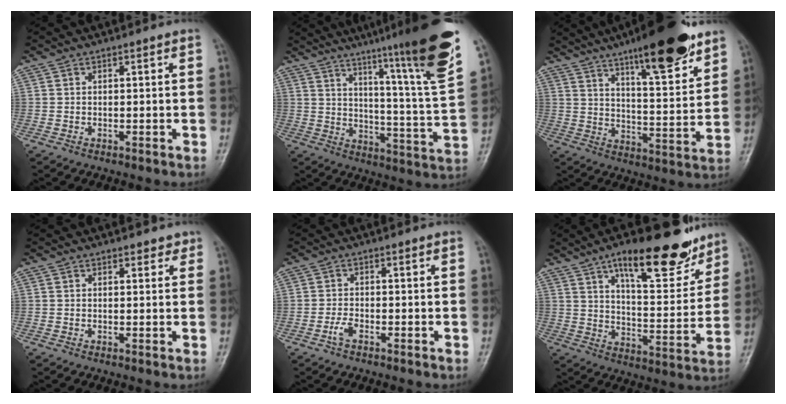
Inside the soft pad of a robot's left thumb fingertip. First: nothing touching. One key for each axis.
{"total": 24.3, "fx": 16.7, "fy": 0.9, "fz": 17.6, "tx": -0.234, "ty": -0.097, "tz": 0.236}
{"total": 18.6, "fx": 12.5, "fy": 4.3, "fz": 13.1, "tx": -0.165, "ty": -0.067, "tz": 0.194}
{"total": 1.7, "fx": 1.3, "fy": 1.0, "fz": 0.4, "tx": 0.010, "ty": -0.006, "tz": 0.011}
{"total": 2.0, "fx": -1.2, "fy": 0.8, "fz": 1.4, "tx": -0.033, "ty": 0.005, "tz": -0.025}
{"total": 19.4, "fx": 12.6, "fy": 6.7, "fz": 13.1, "tx": -0.145, "ty": -0.065, "tz": 0.195}